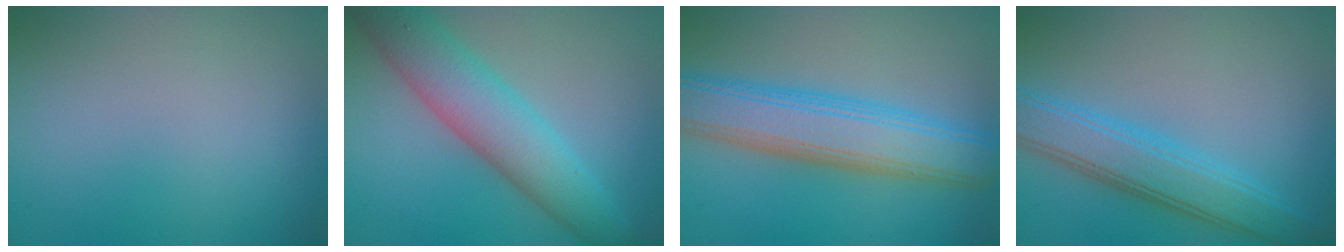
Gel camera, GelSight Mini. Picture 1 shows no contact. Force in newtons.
{"total": 7.4, "press": 7.4, "slide": 0.4}
{"total": 8.4, "press": 8.3, "slide": 0.6}
{"total": 5.5, "press": 5.5, "slide": 0.2}